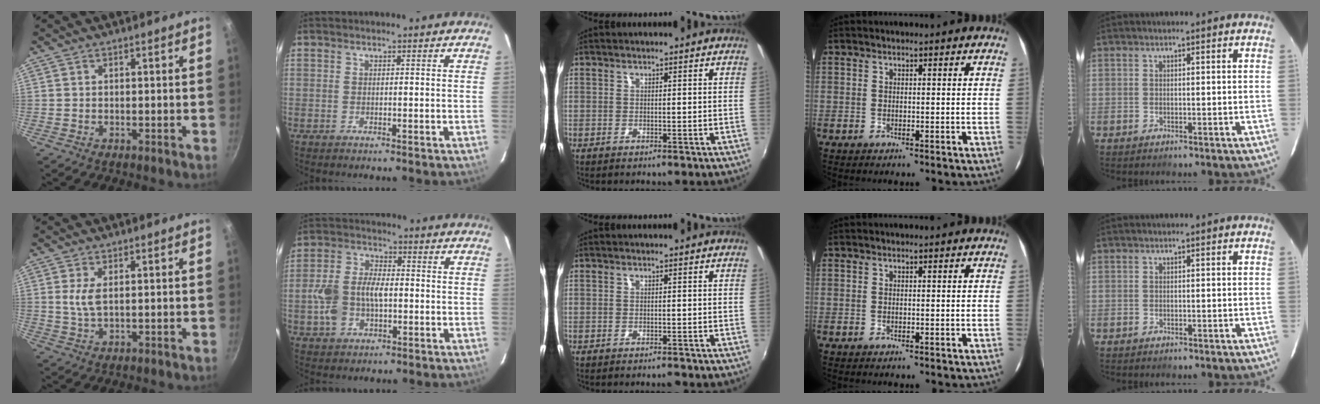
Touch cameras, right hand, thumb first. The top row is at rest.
{"thumb": {"total": 3.5, "force": [0.8, 1.5, 3.1], "torque": [-0.064, -0.006, 0.019]}, "index": {"total": 10.3, "force": [-1.9, 6.6, 7.7], "torque": [-0.165, 0.011, -0.030]}, "middle": {"total": 1.1, "force": [-1.0, 0.3, 0.2], "torque": [-0.007, -0.004, -0.015]}}